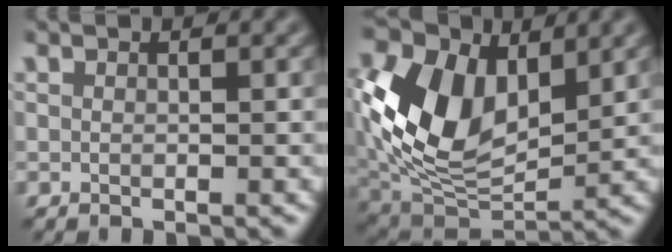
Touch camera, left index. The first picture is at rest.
{"total": 11.5, "force": [2.2, 7.0, 8.8], "torque": [-0.193, 0.010, 0.039]}